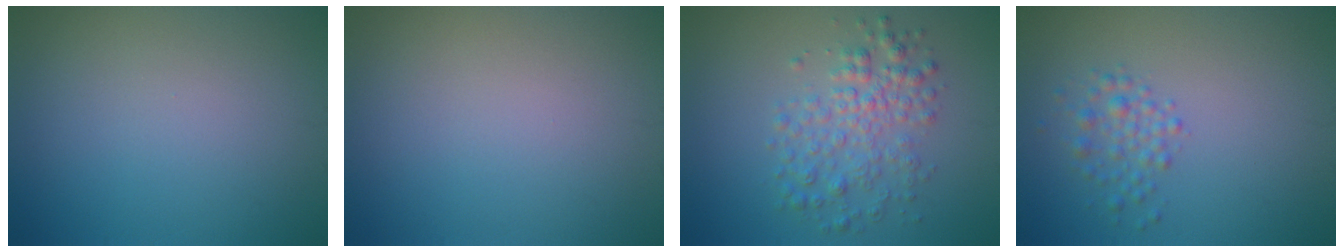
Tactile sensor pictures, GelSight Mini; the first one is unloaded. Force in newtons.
{"total": 0.0}
{"total": 3.6, "press": 3.6, "slide": 0.1}
{"total": 1.9, "press": 1.9, "slide": 0.1}